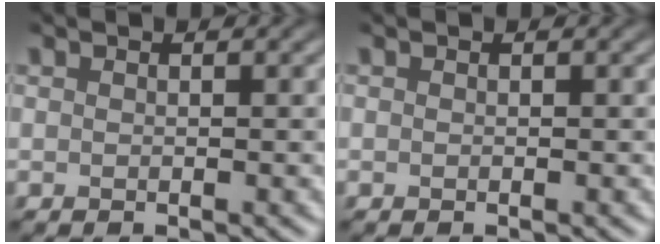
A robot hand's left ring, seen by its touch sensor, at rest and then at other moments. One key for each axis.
{"total": 0.0}